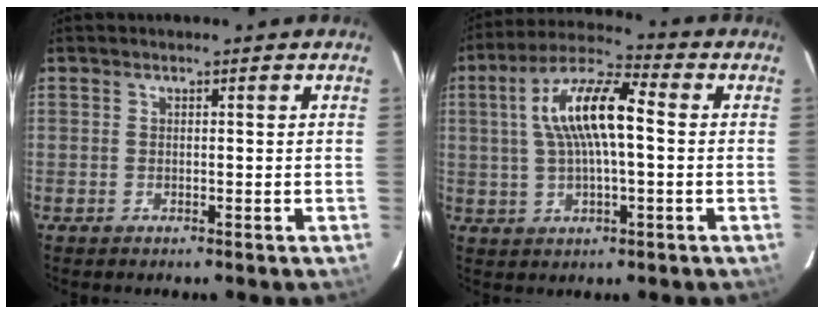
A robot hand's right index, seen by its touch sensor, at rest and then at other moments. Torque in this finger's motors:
{"motor_torque": [0.60, -0.13, 0.91, 0.21]}